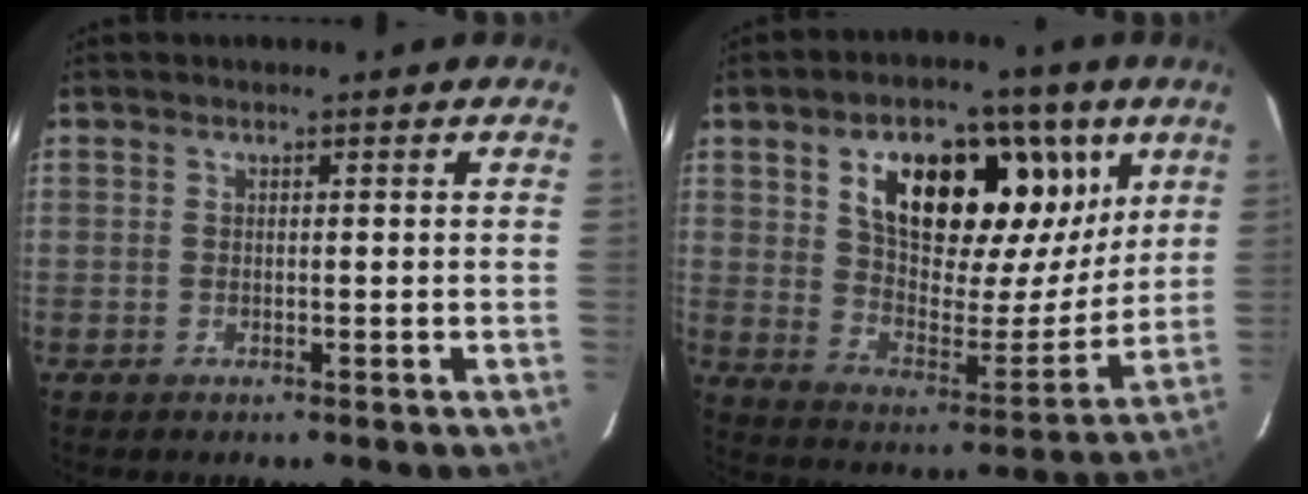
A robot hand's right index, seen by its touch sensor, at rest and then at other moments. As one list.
[{"total": 20.5, "force": [8.5, 9.7, 15.9], "torque": [-0.232, 0.023, 0.143]}]